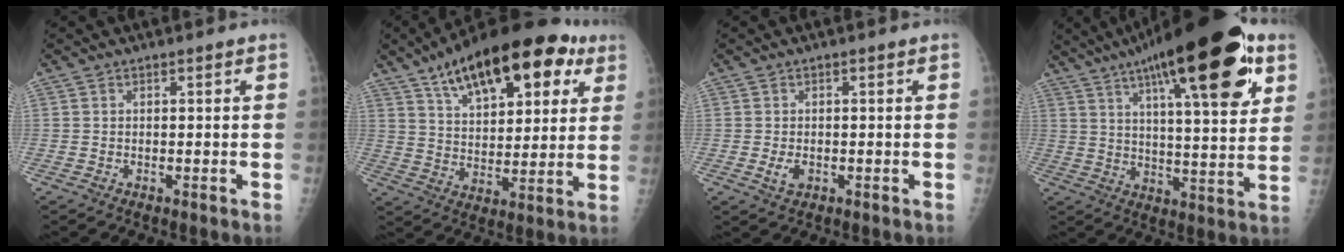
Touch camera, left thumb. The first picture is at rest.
{"total": 22.9, "force": [12.1, 10.6, 16.3], "torque": [-0.218, -0.015, 0.188]}
{"total": 2.4, "force": [-0.6, 1.6, 1.8], "torque": [-0.033, -0.002, -0.007]}
{"total": 27.0, "force": [13.6, 7.6, 22.0], "torque": [-0.318, -0.017, 0.204]}